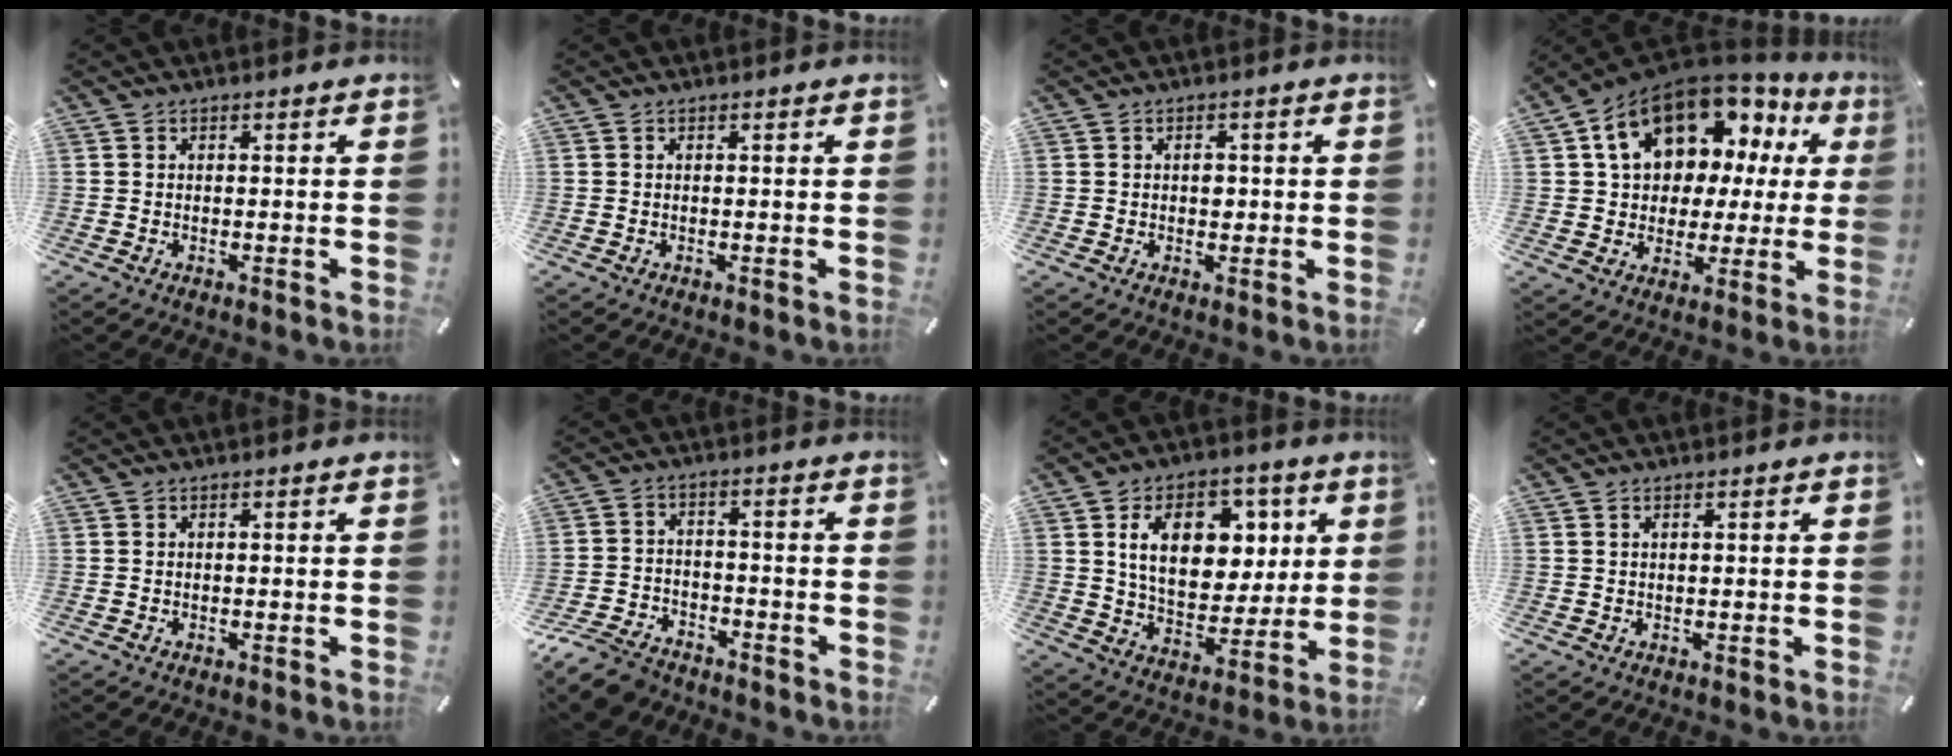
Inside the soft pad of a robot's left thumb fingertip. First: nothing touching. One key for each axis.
{"total": 0.0}
{"total": 2.0, "fx": 0.0, "fy": 1.6, "fz": 1.3, "tx": -0.010, "ty": -0.002, "tz": -0.005}
{"total": 16.5, "fx": 8.5, "fy": 11.2, "fz": 8.7, "tx": -0.151, "ty": -0.048, "tz": 0.157}
{"total": 0.0}
{"total": 8.1, "fx": -6.8, "fy": 3.7, "fz": 2.5, "tx": -0.055, "ty": 0.032, "tz": -0.132}
{"total": 16.1, "fx": 5.6, "fy": 11.4, "fz": 10.0, "tx": -0.150, "ty": -0.006, "tz": 0.103}
{"total": 0.6, "fx": 0.3, "fy": 0.2, "fz": 0.5, "tx": -0.009, "ty": 0.001, "tz": 0.004}